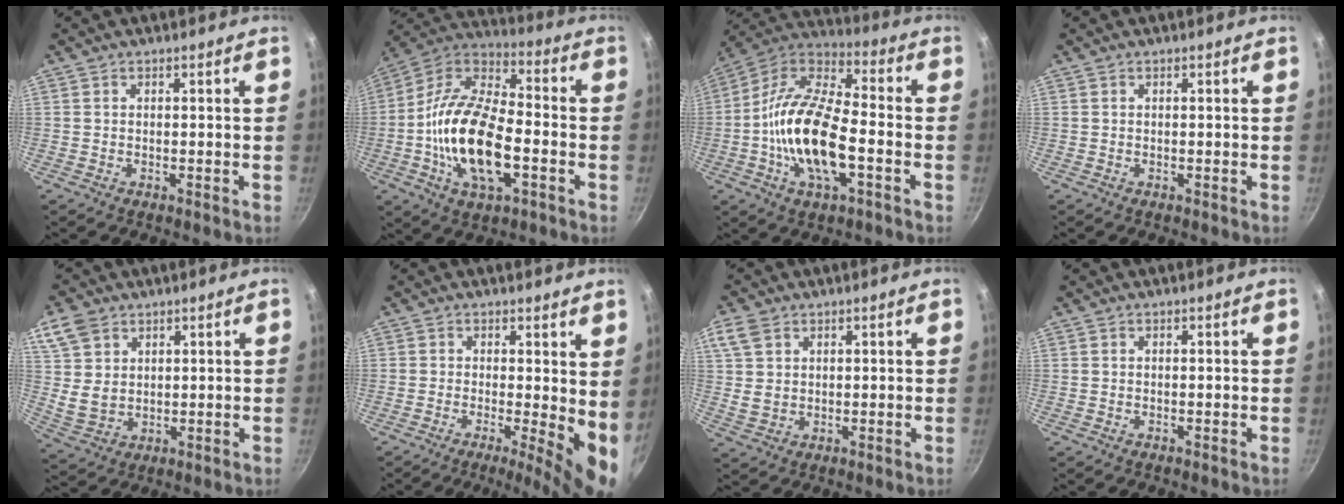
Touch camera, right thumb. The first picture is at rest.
{"total": 20.3, "force": [-4.7, 9.7, 17.2], "torque": [-0.315, 0.034, -0.104]}
{"total": 18.9, "force": [-4.3, 8.1, 16.5], "torque": [-0.308, 0.036, -0.101]}
{"total": 0.0}
{"total": 8.7, "force": [4.1, 6.7, 3.8], "torque": [-0.049, -0.021, 0.084]}
{"total": 8.0, "force": [-0.1, 2.5, 7.5], "torque": [-0.093, -0.016, -0.001]}
{"total": 5.9, "force": [2.7, 4.2, 3.1], "torque": [-0.051, -0.007, 0.054]}
{"total": 0.0}